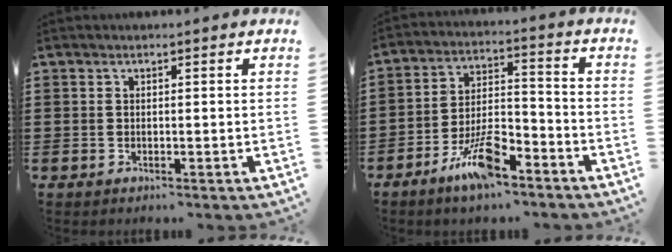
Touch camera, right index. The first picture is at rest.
{"total": 9.3, "force": [-6.2, 2.8, 6.3], "torque": [-0.127, 0.011, -0.115]}